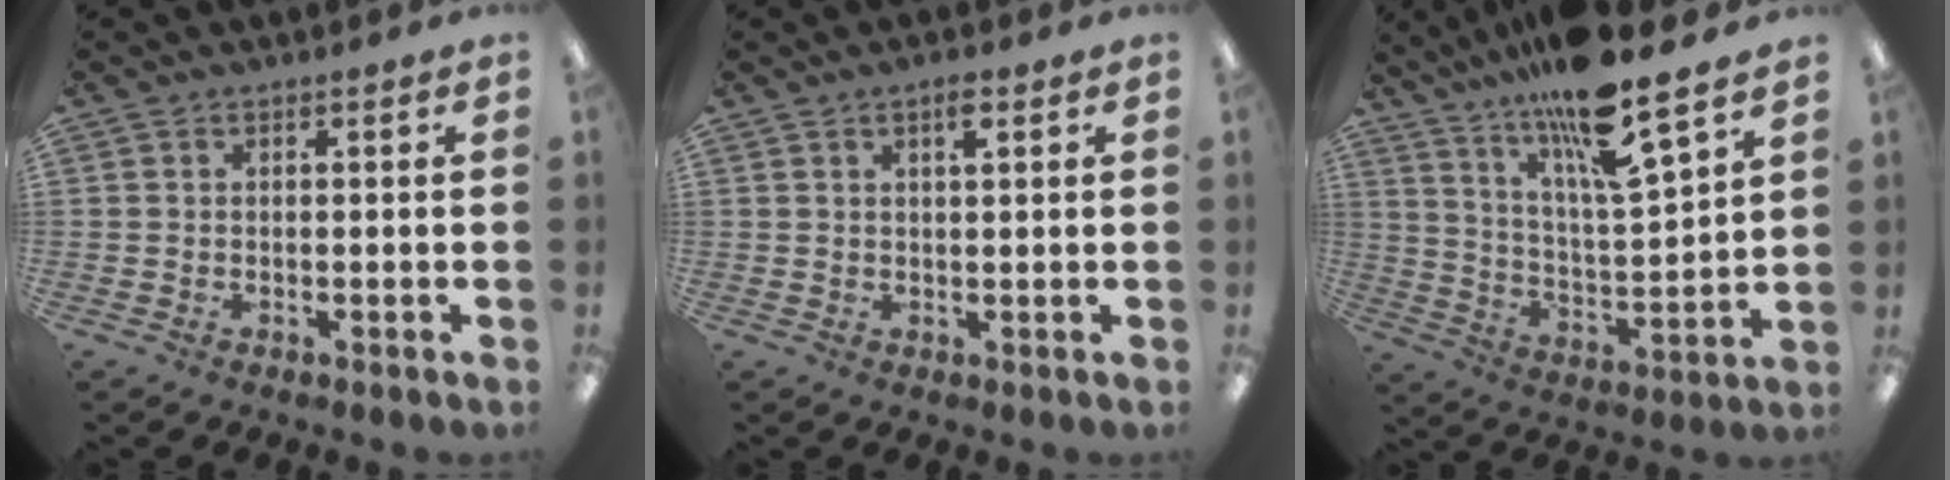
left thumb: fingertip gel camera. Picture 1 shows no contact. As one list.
[{"total": 2.9, "force": [1.9, 0.6, 2.2], "torque": [-0.032, -0.003, 0.028]}, {"total": 16.2, "force": [13.4, 1.8, 9.0], "torque": [-0.166, -0.089, 0.222]}]